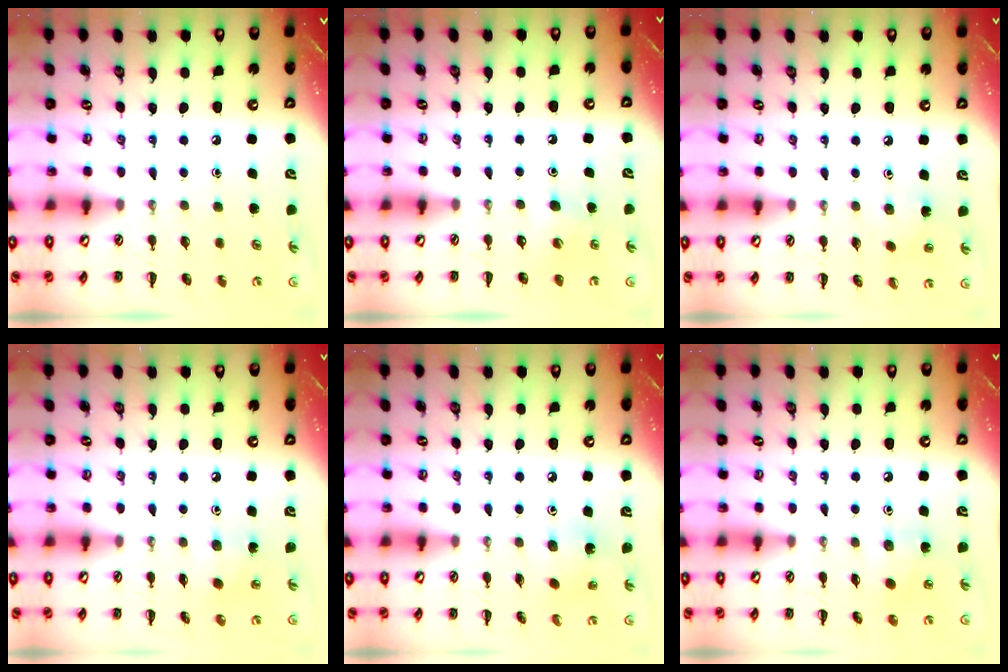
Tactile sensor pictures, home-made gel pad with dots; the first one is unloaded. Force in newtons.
{"total": 4.4, "press": 4.2, "slide": 1.4}
{"total": 3.9, "press": 3.7, "slide": 1.2}
{"total": 4.3, "press": 4.1, "slide": 1.3}
{"total": 2.1, "press": 2.0, "slide": 0.5}
{"total": 4.3, "press": 4.2, "slide": 1.1}